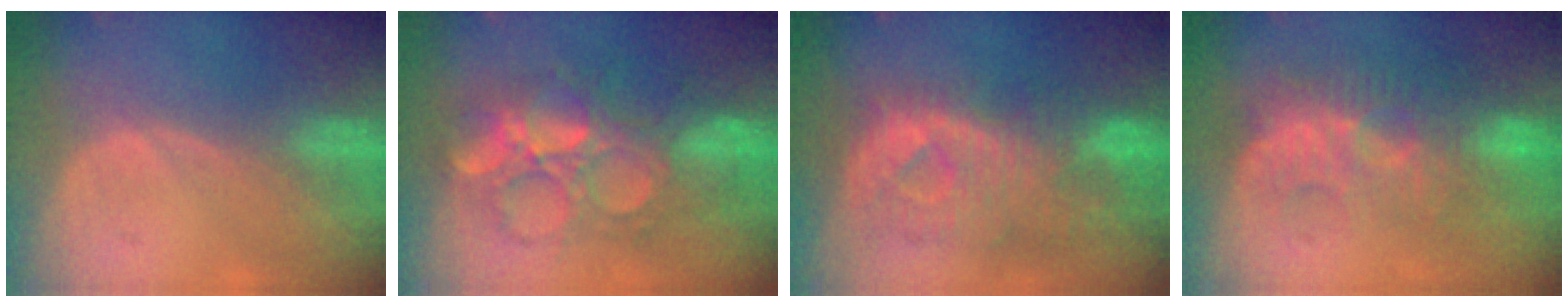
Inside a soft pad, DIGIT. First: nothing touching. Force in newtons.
{"total": 9.5, "press": 9.5, "slide": 0.2}
{"total": 10.9, "press": 9.7, "slide": 5.0}
{"total": 9.1, "press": 8.7, "slide": 2.7}